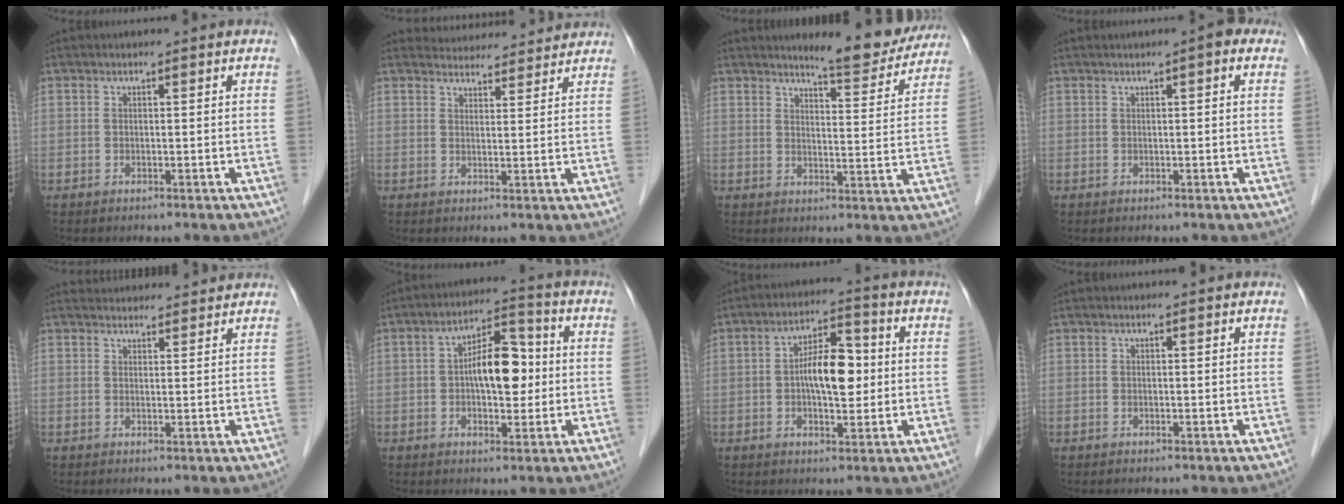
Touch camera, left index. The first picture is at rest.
{"total": 8.0, "force": [7.8, 1.6, 0.7], "torque": [-0.004, 0.019, 0.092]}
{"total": 8.9, "force": [8.4, 1.4, 2.4], "torque": [-0.031, -0.015, 0.100]}
{"total": 2.1, "force": [1.0, 0.4, 1.8], "torque": [-0.024, 0.006, 0.008]}
{"total": 6.2, "force": [6.0, 1.2, 0.6], "torque": [-0.006, 0.028, 0.075]}
{"total": 8.6, "force": [-0.1, 3.9, 7.7], "torque": [-0.130, 0.026, -0.001]}
{"total": 8.0, "force": [0.1, 3.2, 7.3], "torque": [-0.129, 0.017, -0.002]}
{"total": 0.0}